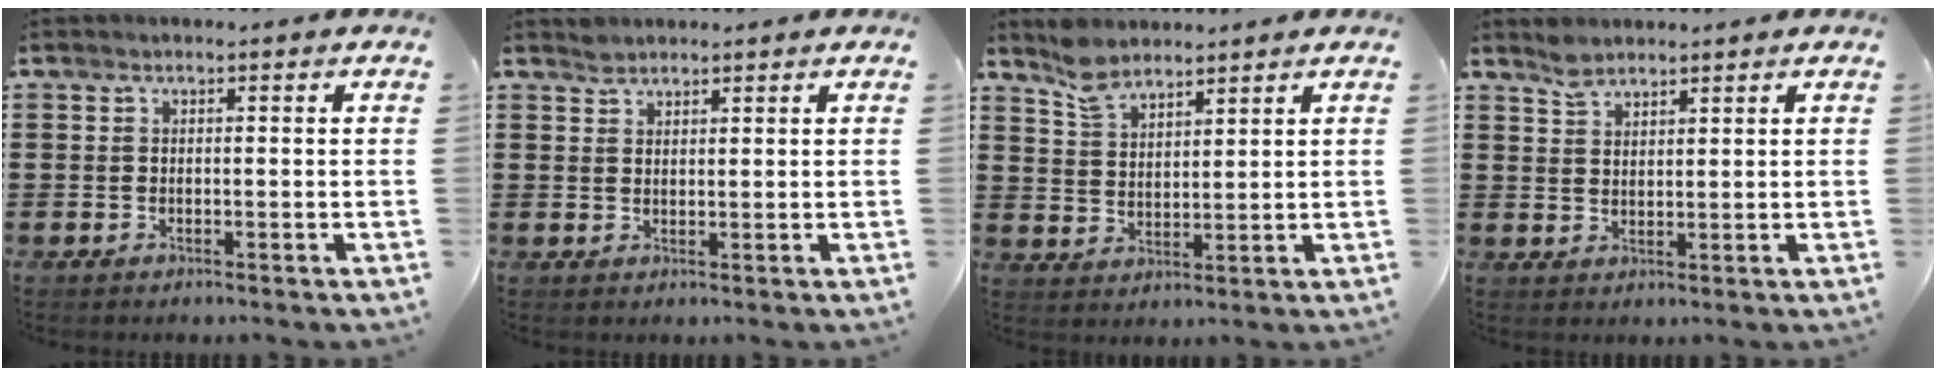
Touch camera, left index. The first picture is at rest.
{"total": 1.5, "force": [1.4, 0.5, 0.1], "torque": [-0.005, 0.001, 0.027]}
{"total": 5.1, "force": [4.5, 1.8, 1.8], "torque": [-0.049, -0.004, 0.085]}
{"total": 2.6, "force": [2.3, 0.9, 0.8], "torque": [-0.020, 0.002, 0.044]}